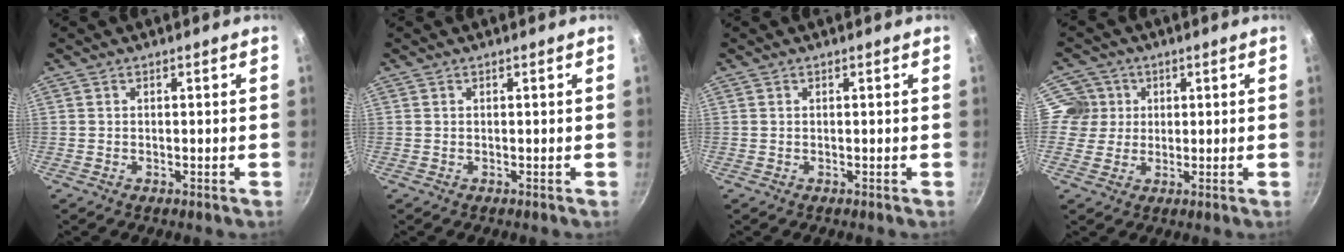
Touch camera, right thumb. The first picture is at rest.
{"total": 0.0}
{"total": 0.0}
{"total": 5.4, "force": [1.3, 5.2, 0.6], "torque": [0.035, 0.003, 0.013]}